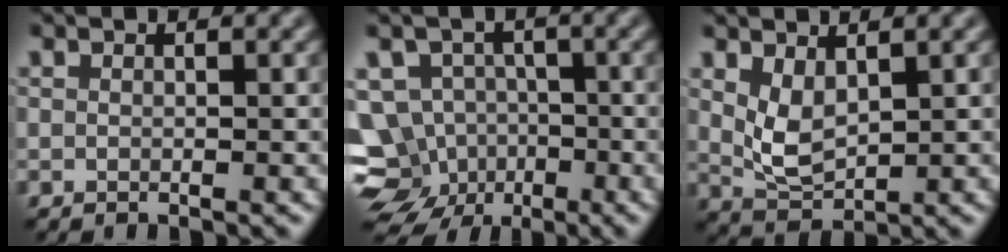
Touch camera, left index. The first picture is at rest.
{"total": 9.9, "force": [-4.5, 8.2, 3.3], "torque": [-0.048, -0.011, -0.089]}
{"total": 3.0, "force": [1.2, 1.6, 2.3], "torque": [-0.054, -0.008, 0.032]}